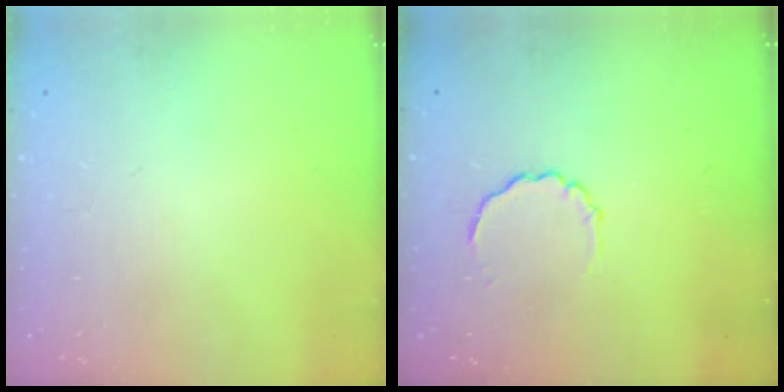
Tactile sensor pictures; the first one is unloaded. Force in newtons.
{"total": 3.3, "press": 3.1, "slide": 1.0}